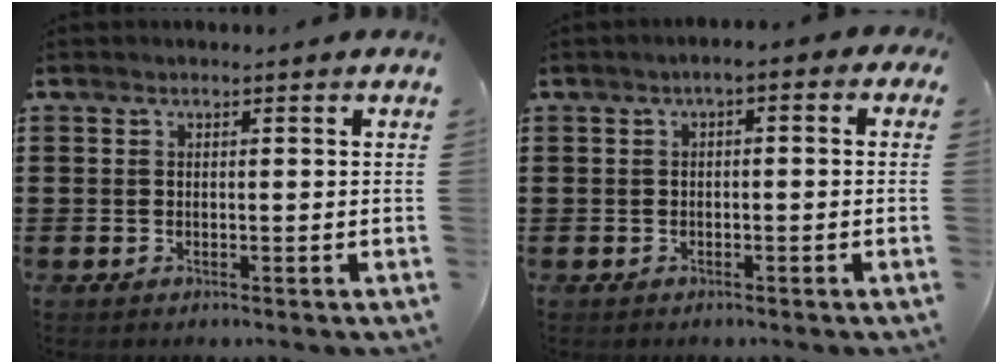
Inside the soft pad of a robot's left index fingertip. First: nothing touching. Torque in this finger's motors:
{"motor_torque": [1.21, -0.93, 0.41, 0.08]}